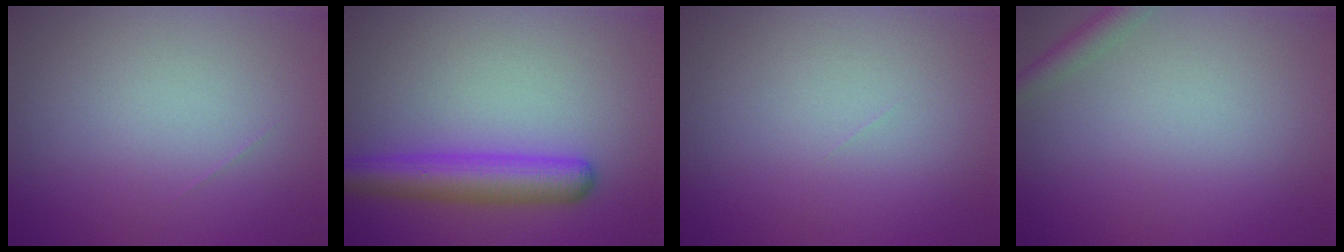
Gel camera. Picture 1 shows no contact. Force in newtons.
{"total": 4.9, "press": 4.8, "slide": 0.1}
{"total": 0.0}
{"total": 1.6, "press": 1.6, "slide": 0.1}